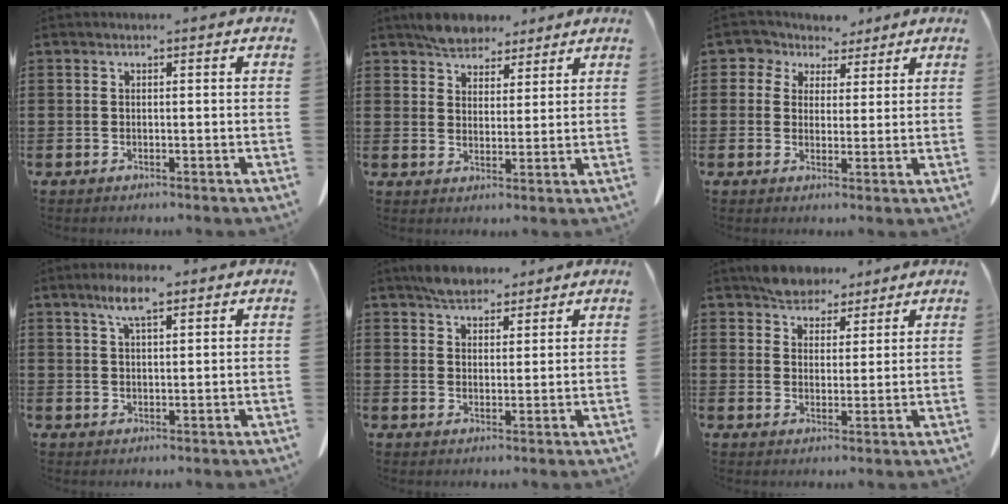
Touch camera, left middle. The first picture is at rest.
{"total": 5.5, "force": [4.9, 2.4, 1.0], "torque": [-0.037, -0.003, 0.096]}
{"total": 4.4, "force": [3.0, 3.1, 0.2], "torque": [-0.030, -0.003, 0.054]}
{"total": 5.2, "force": [3.2, 1.3, 3.8], "torque": [-0.082, 0.002, 0.057]}
{"total": 5.0, "force": [4.4, 1.9, 1.4], "torque": [-0.039, -0.002, 0.085]}
{"total": 5.0, "force": [4.5, 2.1, 0.3], "torque": [-0.025, -0.006, 0.088]}